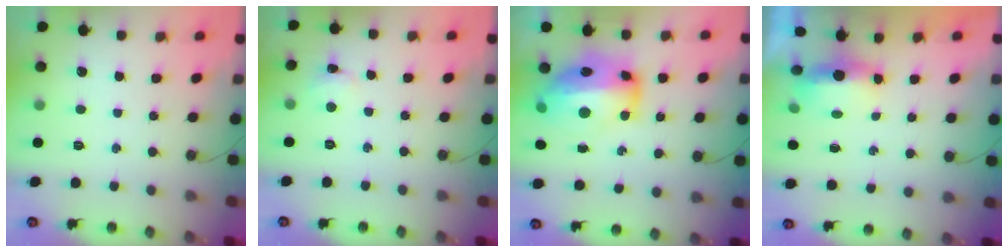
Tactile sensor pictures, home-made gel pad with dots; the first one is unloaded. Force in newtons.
{"total": 2.0, "press": 1.9, "slide": 0.4}
{"total": 17.9, "press": 17.8, "slide": 1.5}
{"total": 5.2, "press": 5.0, "slide": 1.4}